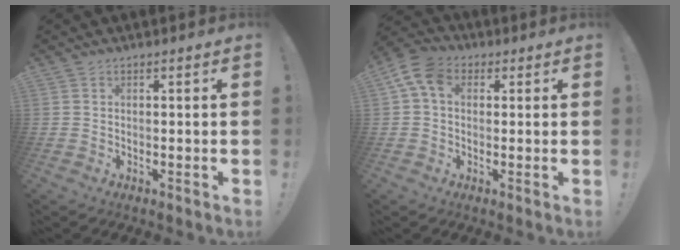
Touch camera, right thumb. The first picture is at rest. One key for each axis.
{"total": 9.1, "fx": 2.4, "fy": 6.0, "fz": 6.3, "tx": -0.125, "ty": 0.003, "tz": 0.049}